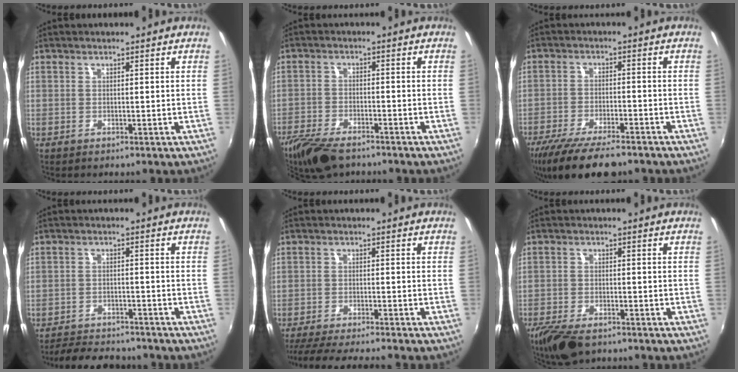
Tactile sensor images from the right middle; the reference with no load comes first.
{"total": 10.8, "force": [-8.5, 3.7, 5.5], "torque": [-0.136, -0.029, -0.156]}
{"total": 13.5, "force": [-10.7, 3.3, 7.5], "torque": [-0.161, -0.037, -0.178]}
{"total": 10.5, "force": [-9.4, 3.1, 3.5], "torque": [-0.090, -0.004, -0.137]}
{"total": 10.4, "force": [-9.3, 0.1, 4.7], "torque": [-0.109, -0.019, -0.150]}
{"total": 9.3, "force": [-7.0, 3.5, 5.0], "torque": [-0.125, -0.026, -0.128]}